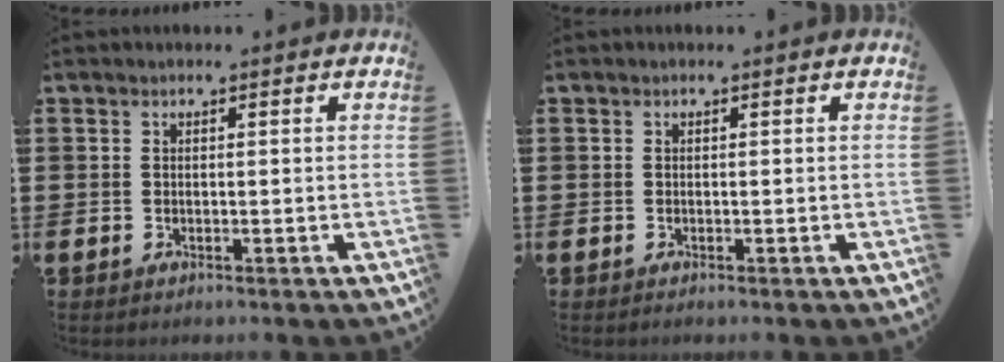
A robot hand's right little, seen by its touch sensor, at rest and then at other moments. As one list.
[{"total": 0.0}]